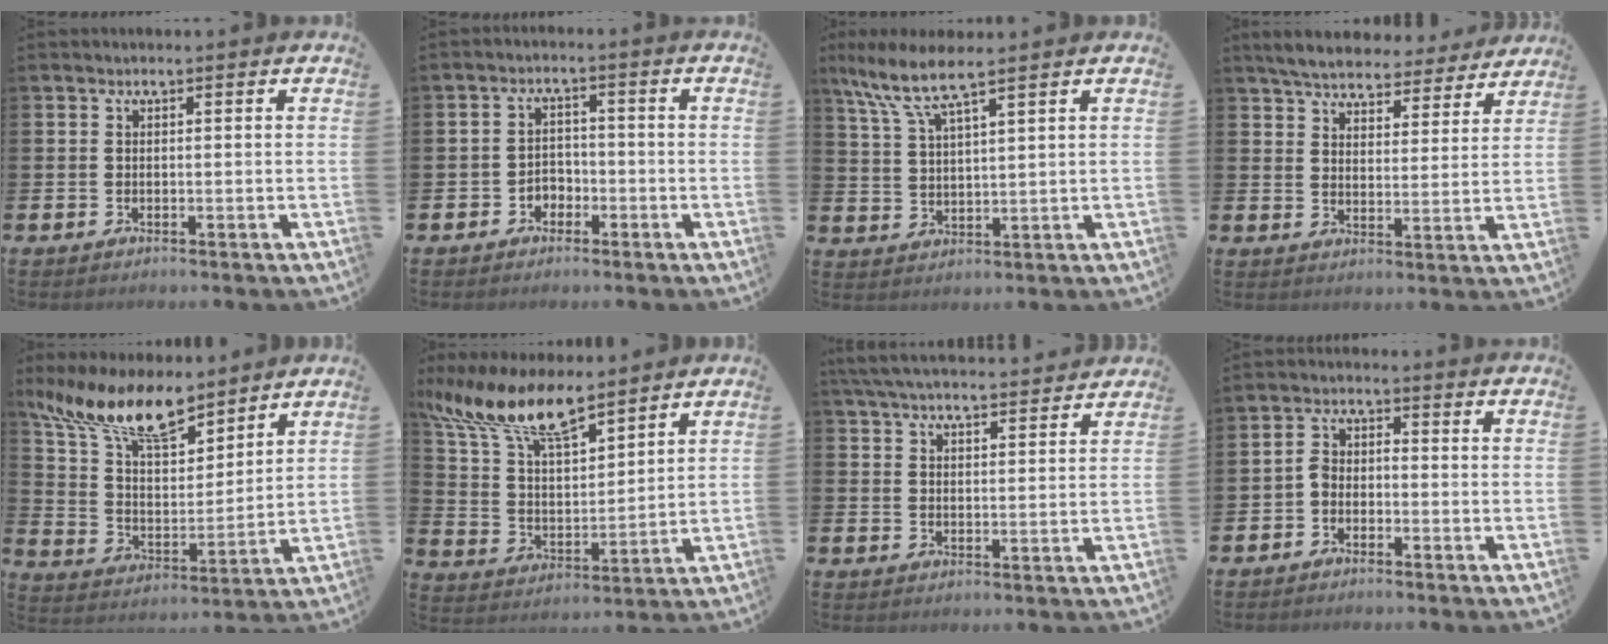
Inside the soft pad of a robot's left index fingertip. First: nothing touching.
{"total": 2.6, "force": [-1.8, 1.8, 0.5], "torque": [-0.023, 0.009, -0.039]}
{"total": 7.0, "force": [5.6, 1.0, 4.0], "torque": [-0.098, -0.016, 0.097]}
{"total": 5.7, "force": [5.5, 1.1, 0.9], "torque": [-0.039, -0.035, 0.094]}
{"total": 12.8, "force": [10.1, 4.6, 6.2], "torque": [-0.149, -0.046, 0.179]}
{"total": 11.8, "force": [9.3, 3.7, 6.3], "torque": [-0.158, -0.035, 0.166]}
{"total": 5.9, "force": [5.7, 0.6, 1.1], "torque": [-0.041, -0.031, 0.104]}
{"total": 2.5, "force": [-1.7, 1.3, 1.2], "torque": [-0.031, 0.014, -0.034]}